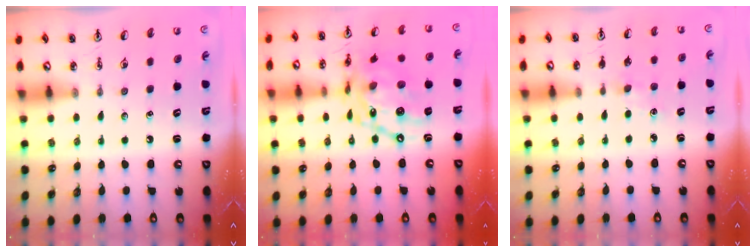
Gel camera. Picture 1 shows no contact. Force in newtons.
{"total": 17.3, "press": 17.2, "slide": 1.3}
{"total": 2.5, "press": 2.5, "slide": 0.2}